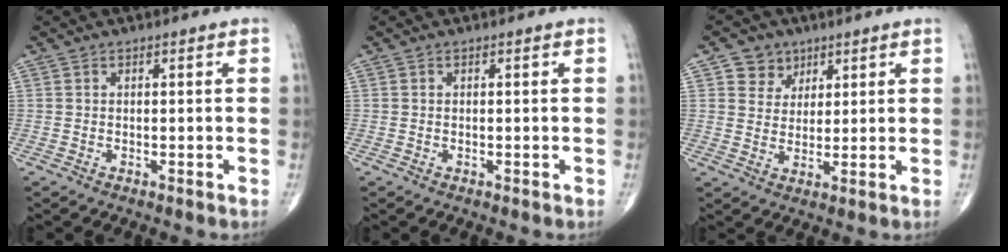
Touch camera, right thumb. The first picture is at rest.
{"total": 0.0}
{"total": 5.2, "force": [2.8, 4.4, 0.7], "torque": [0.011, -0.014, 0.048]}